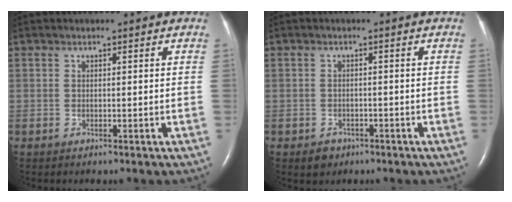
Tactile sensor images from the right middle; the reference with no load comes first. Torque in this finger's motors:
{"motor_torque": [0.27, -0.24, -0.01, 0.00]}